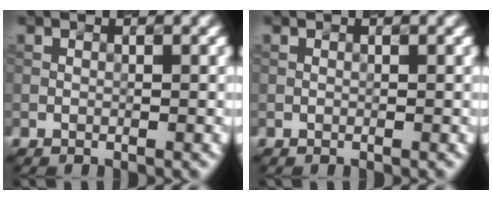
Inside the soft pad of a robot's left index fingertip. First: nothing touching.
{"total": 0.0}